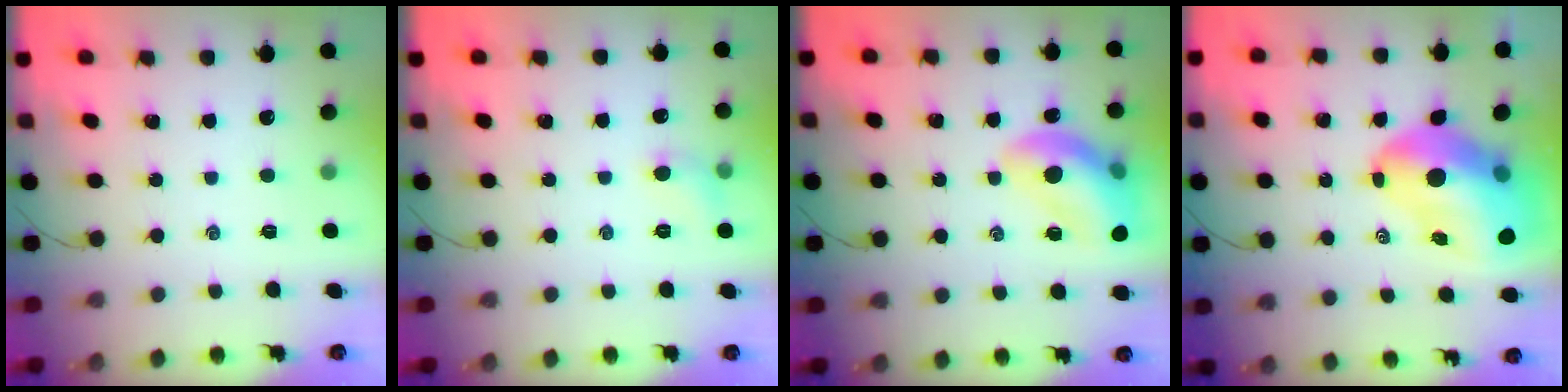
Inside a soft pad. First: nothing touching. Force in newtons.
{"total": 5.4, "press": 5.1, "slide": 1.6}
{"total": 16.6, "press": 16.4, "slide": 2.3}
{"total": 15.9, "press": 15.3, "slide": 4.4}